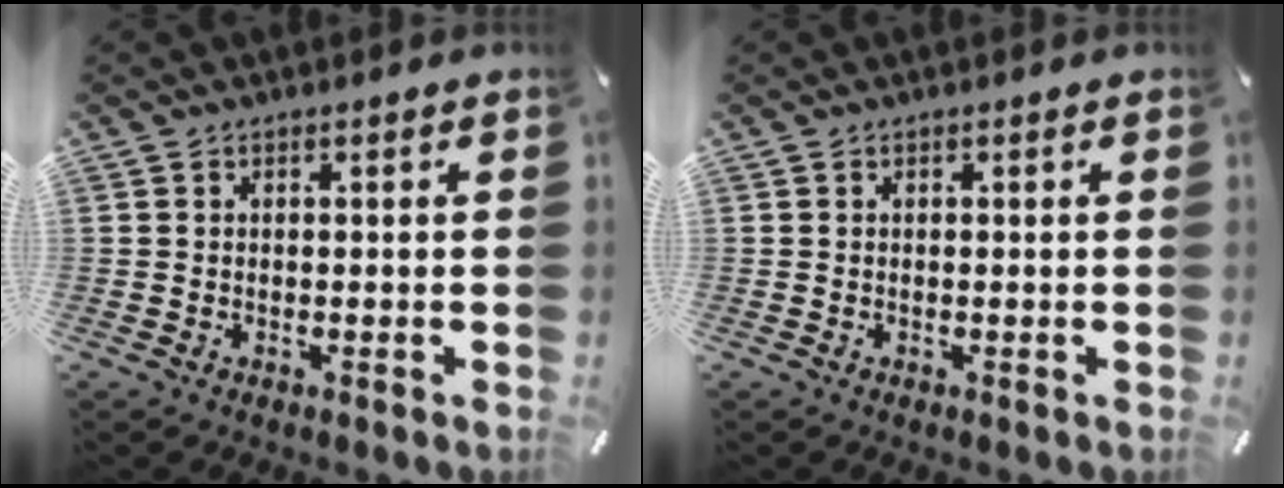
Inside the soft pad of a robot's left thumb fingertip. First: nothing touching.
{"total": 0.0}